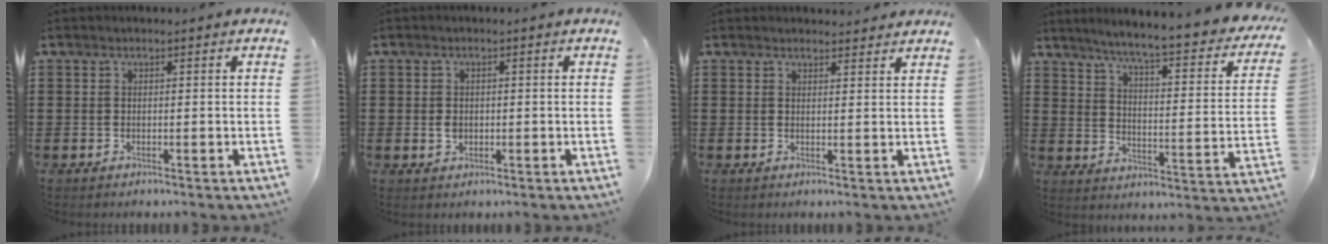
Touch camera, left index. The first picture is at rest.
{"total": 1.5, "force": [0.0, 1.2, 1.0], "torque": [-0.022, 0.006, -0.002]}
{"total": 1.8, "force": [1.7, 0.2, 0.1], "torque": [0.001, -0.002, 0.033]}
{"total": 5.9, "force": [4.9, -0.7, 3.2], "torque": [-0.077, -0.044, 0.071]}